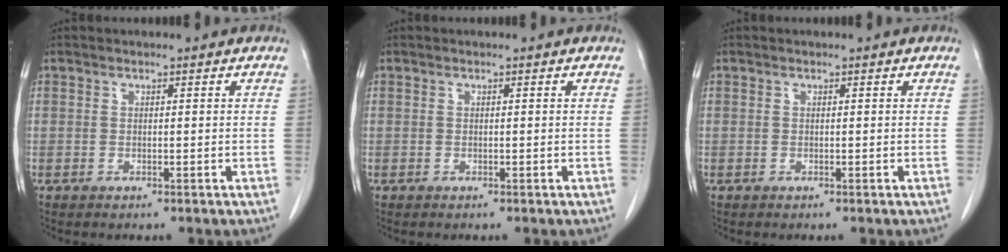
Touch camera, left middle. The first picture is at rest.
{"total": 0.0}
{"total": 0.0}